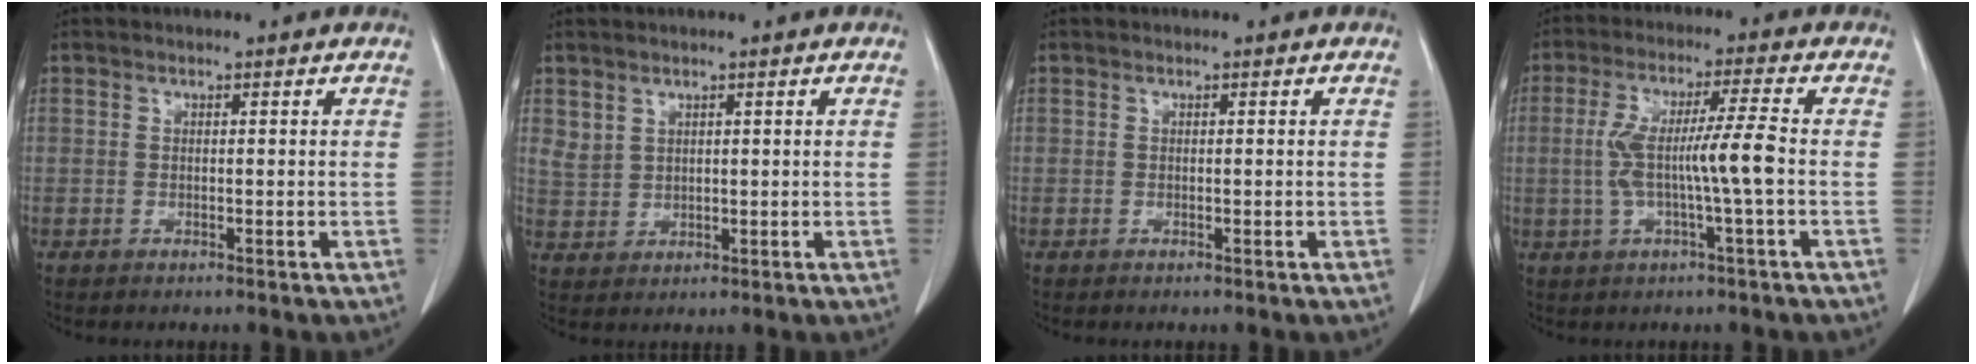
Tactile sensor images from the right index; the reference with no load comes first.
{"total": 2.7, "force": [1.8, 1.8, 0.8], "torque": [-0.015, -0.004, 0.044]}
{"total": 0.0}
{"total": 8.4, "force": [-0.9, -0.5, 8.4], "torque": [-0.166, 0.014, -0.015]}